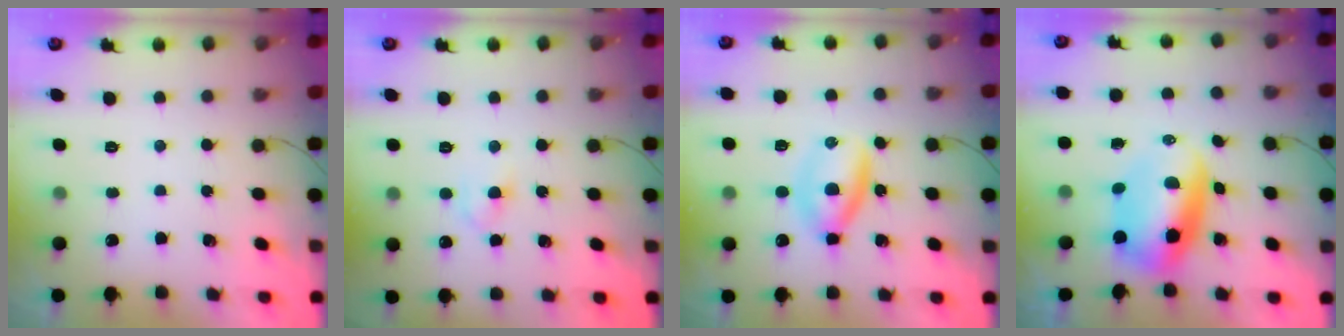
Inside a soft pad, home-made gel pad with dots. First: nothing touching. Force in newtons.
{"total": 3.6, "press": 3.3, "slide": 1.3}
{"total": 4.6, "press": 4.5, "slide": 0.9}
{"total": 8.8, "press": 8.4, "slide": 2.5}